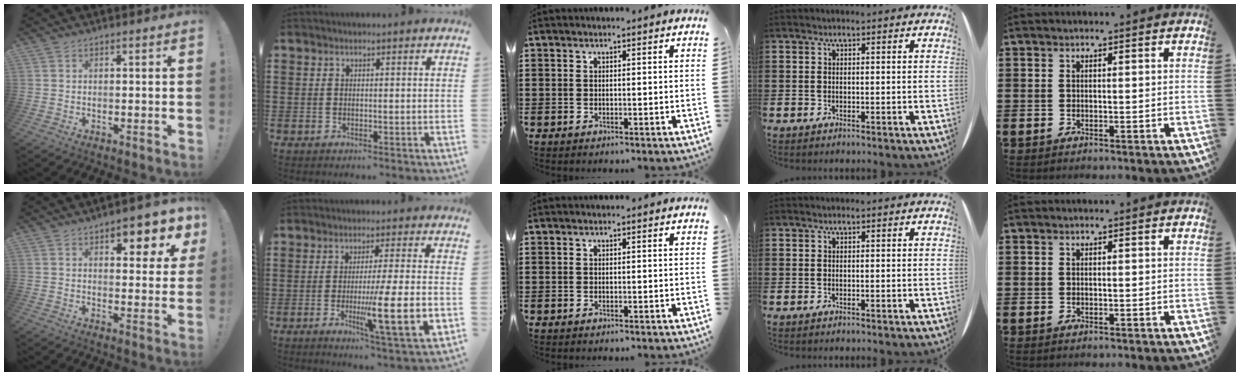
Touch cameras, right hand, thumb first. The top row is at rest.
{"thumb": {"total": 7.2, "force": [4.4, 2.8, 5.0], "torque": [-0.047, -0.032, 0.069]}, "index": {"total": 11.4, "force": [-2.6, 0.7, 11.1], "torque": [-0.194, -0.022, -0.048]}}